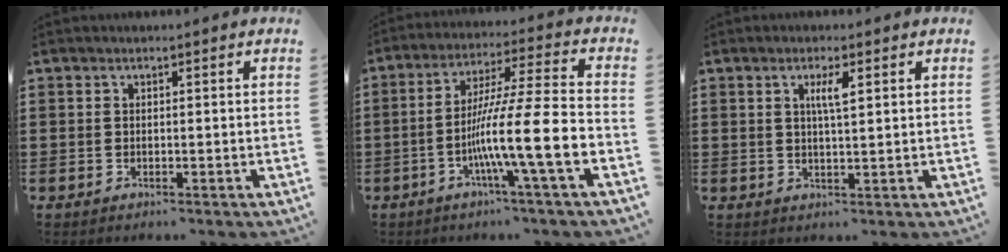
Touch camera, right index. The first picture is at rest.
{"total": 13.2, "force": [-4.4, 0.7, 12.5], "torque": [-0.215, -0.006, -0.084]}
{"total": 3.0, "force": [1.0, 0.5, 2.8], "torque": [-0.057, 0.003, 0.014]}